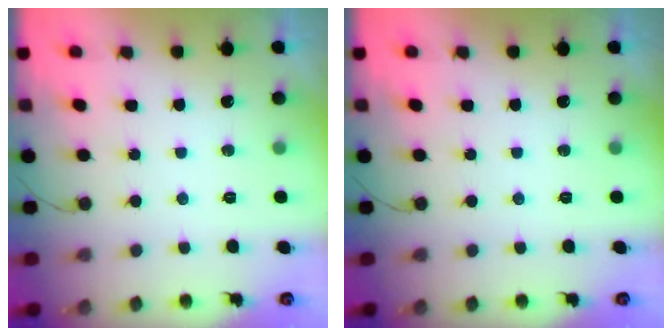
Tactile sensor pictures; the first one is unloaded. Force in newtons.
{"total": 0.0}